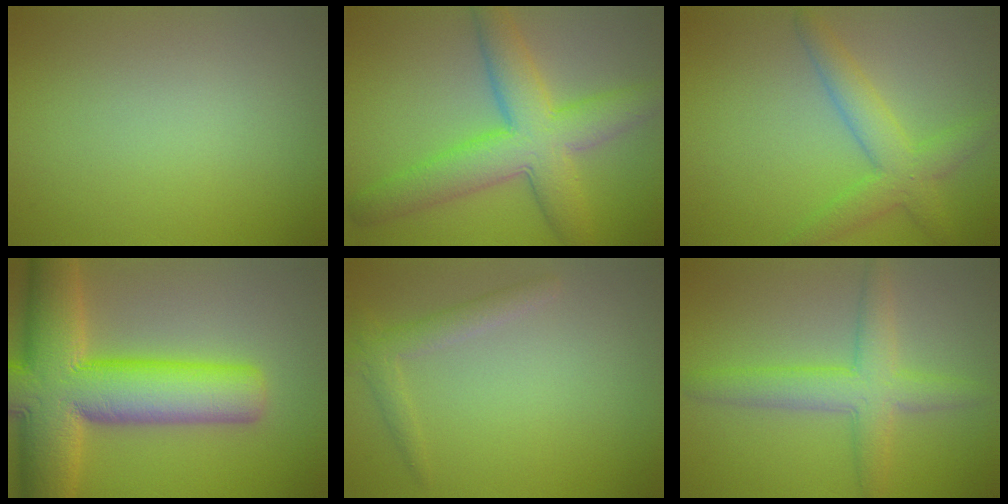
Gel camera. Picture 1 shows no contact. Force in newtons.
{"total": 8.3, "press": 8.3, "slide": 0.2}
{"total": 2.9, "press": 2.9, "slide": 0.2}
{"total": 13.8, "press": 13.8, "slide": 0.8}
{"total": 1.9, "press": 1.9, "slide": 0.1}
{"total": 4.4, "press": 4.4, "slide": 0.2}